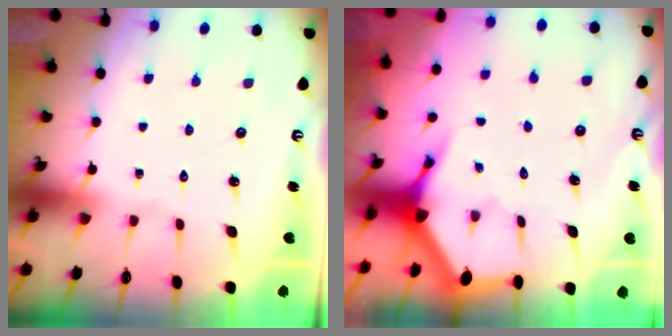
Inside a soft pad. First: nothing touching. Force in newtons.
{"total": 3.9, "press": 3.9, "slide": 0.5}